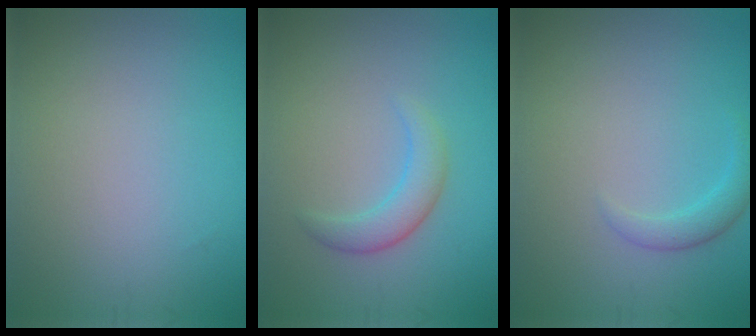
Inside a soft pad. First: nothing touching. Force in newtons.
{"total": 2.5, "press": 2.5, "slide": 0.1}
{"total": 1.5, "press": 1.5, "slide": 0.2}